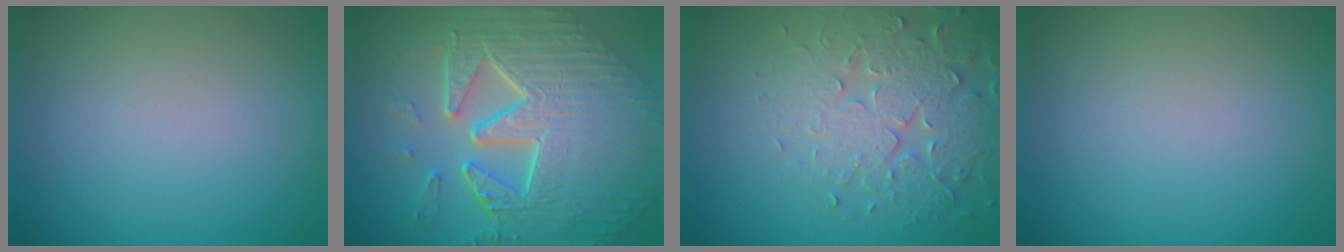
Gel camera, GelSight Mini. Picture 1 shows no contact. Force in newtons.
{"total": 10.8, "press": 7.4, "slide": 7.9}
{"total": 5.1, "press": 4.7, "slide": 1.9}
{"total": 0.0}